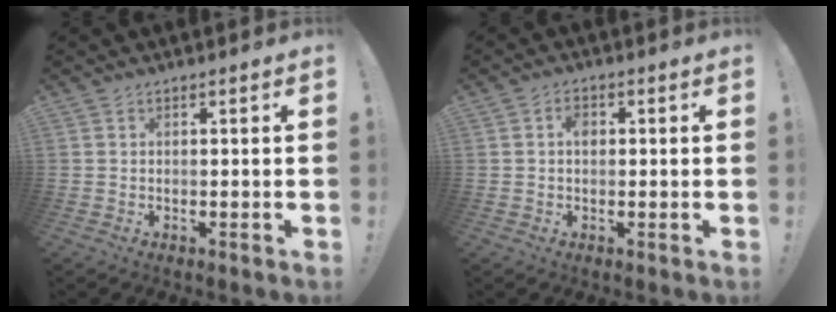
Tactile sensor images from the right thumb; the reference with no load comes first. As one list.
[{"total": 2.7, "force": [0.3, 1.9, 1.8], "torque": [-0.024, 0.003, 0.001]}]